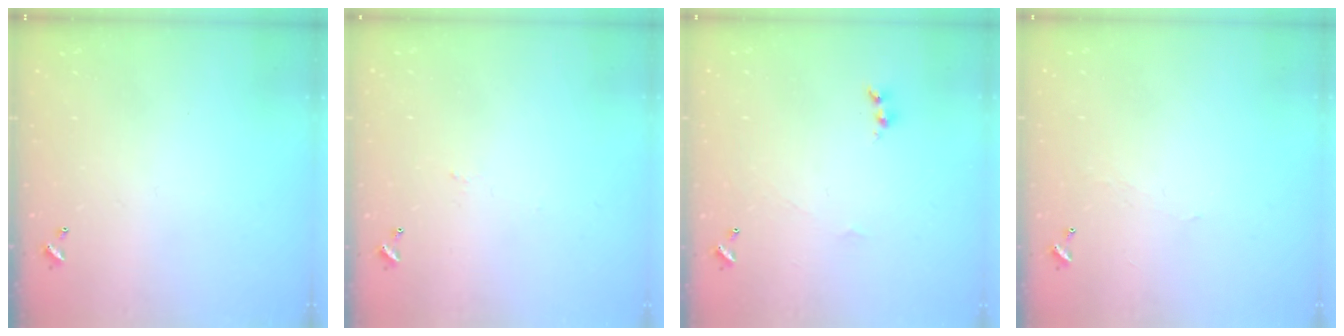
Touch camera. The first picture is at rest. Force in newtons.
{"total": 1.7, "press": 1.6, "slide": 0.3}
{"total": 1.7, "press": 1.6, "slide": 0.6}
{"total": 1.7, "press": 1.7, "slide": 0.4}